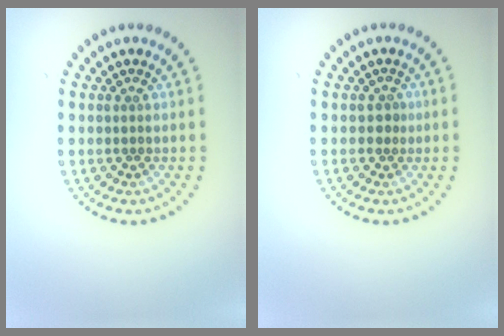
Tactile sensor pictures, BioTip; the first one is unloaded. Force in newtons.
{"total": 1.1, "press": 0.9, "slide": 0.7}